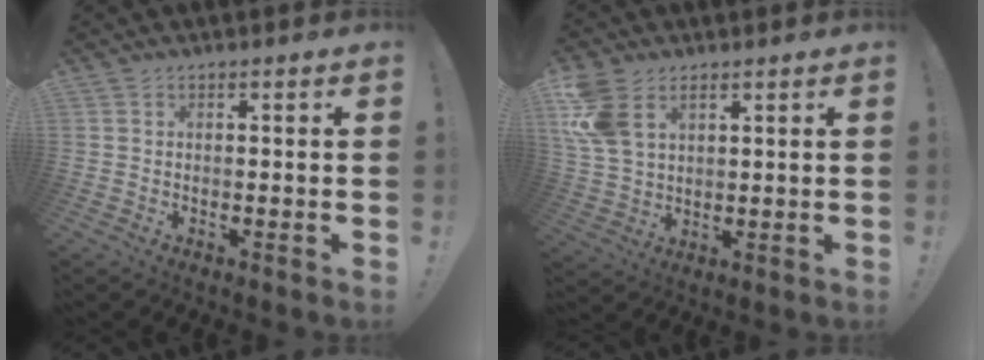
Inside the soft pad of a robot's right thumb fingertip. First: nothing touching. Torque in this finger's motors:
{"motor_torque": [0.88, 0.97, 0.92, 0.59, 0.05]}